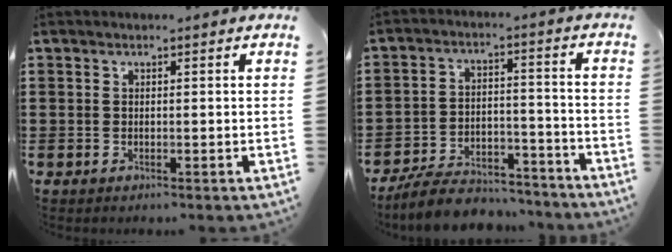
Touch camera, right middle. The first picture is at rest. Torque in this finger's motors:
{"motor_torque": [1.06, -0.52, 0.04, 0.01]}